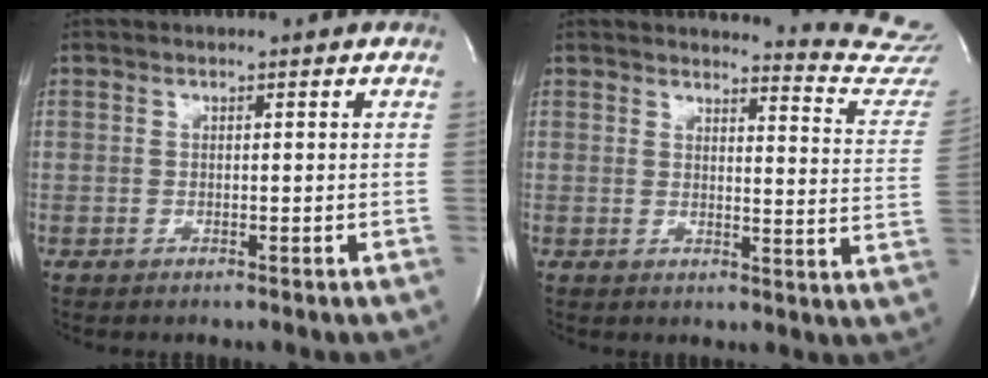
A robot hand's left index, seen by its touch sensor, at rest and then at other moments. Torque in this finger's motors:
{"motor_torque": [0.92, -1.22, 0.23, -0.01]}